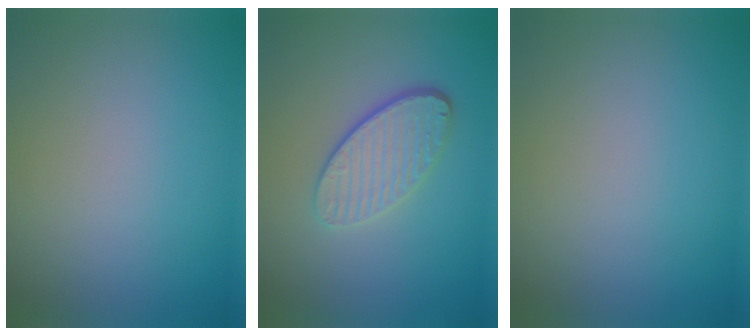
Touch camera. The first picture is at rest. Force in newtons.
{"total": 4.2, "press": 3.2, "slide": 2.8}
{"total": 0.0}